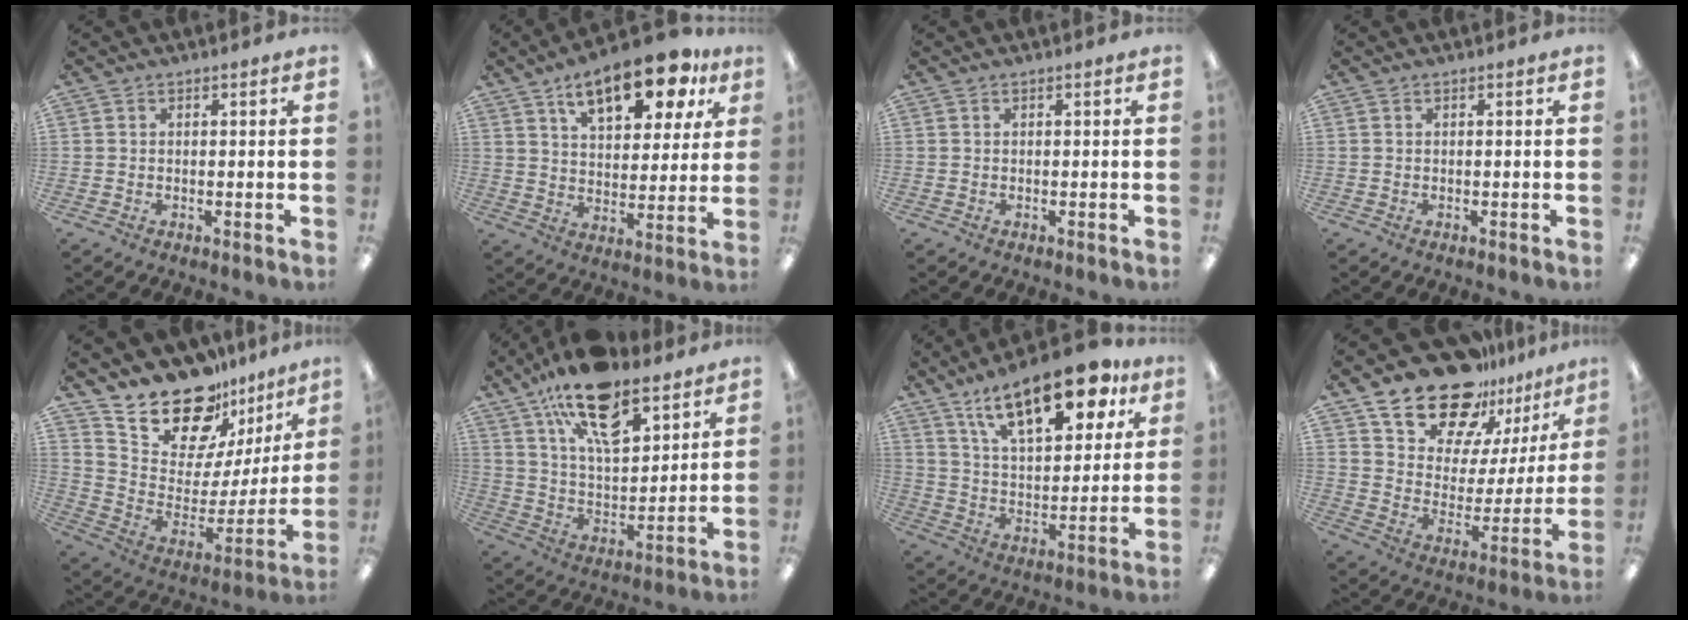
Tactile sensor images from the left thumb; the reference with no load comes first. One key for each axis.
{"total": 16.6, "fx": 10.4, "fy": 7.2, "fz": 10.8, "tx": -0.160, "ty": -0.043, "tz": 0.172}
{"total": 0.0}
{"total": 0.0}
{"total": 18.8, "fx": 16.4, "fy": 7.9, "fz": 4.8, "tx": -0.089, "ty": -0.143, "tz": 0.292}
{"total": 18.9, "fx": 12.7, "fy": 8.2, "fz": 11.4, "tx": -0.190, "ty": -0.065, "tz": 0.220}
{"total": 20.2, "fx": 12.9, "fy": 8.4, "fz": 13.1, "tx": -0.204, "ty": -0.057, "tz": 0.214}
{"total": 19.6, "fx": 15.8, "fy": 9.7, "fz": 6.4, "tx": -0.124, "ty": -0.116, "tz": 0.284}